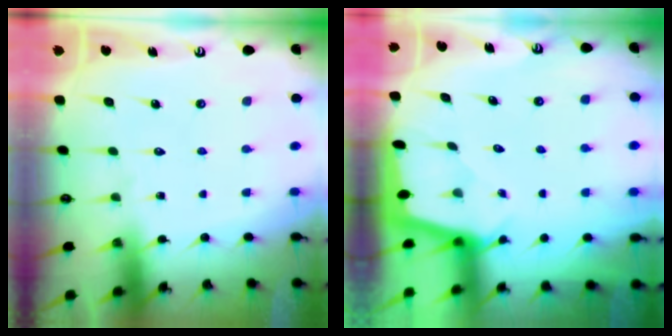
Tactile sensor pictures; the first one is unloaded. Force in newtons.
{"total": 1.9, "press": 1.9, "slide": 0.1}